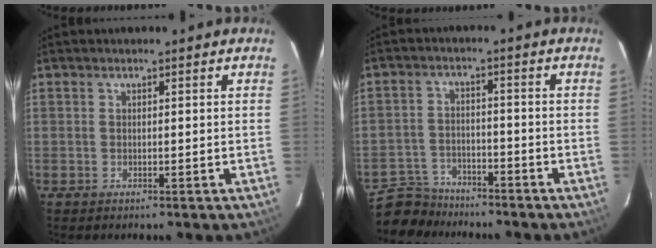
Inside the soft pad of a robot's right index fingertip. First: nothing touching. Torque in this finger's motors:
{"motor_torque": [-0.32, -0.09, -1.05, -0.21]}